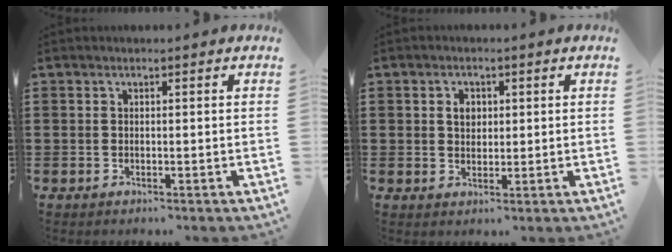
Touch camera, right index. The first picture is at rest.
{"total": 2.5, "force": [0.7, 1.8, 1.6], "torque": [-0.037, 0.009, 0.011]}